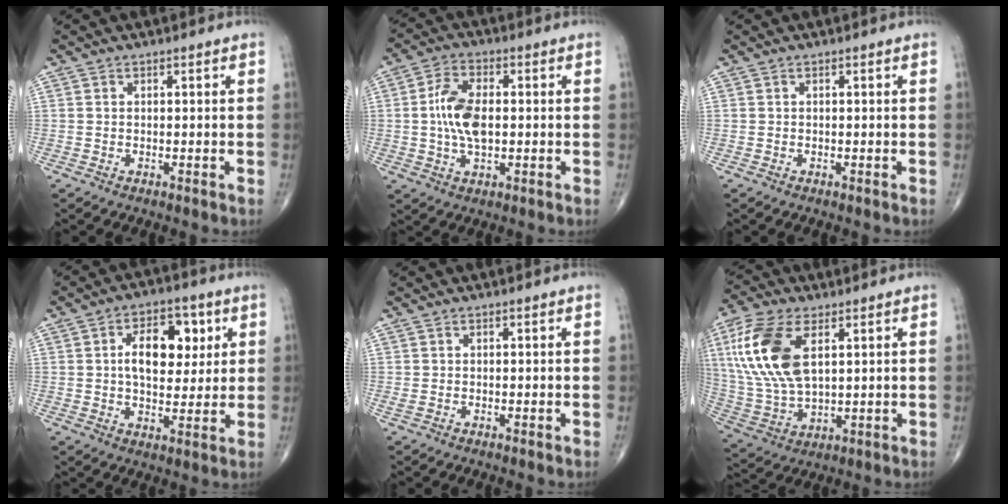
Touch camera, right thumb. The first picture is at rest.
{"total": 9.0, "force": [0.2, 4.7, 7.7], "torque": [-0.153, 0.005, 0.000]}
{"total": 0.0}
{"total": 12.0, "force": [2.9, 7.1, 9.2], "torque": [-0.103, -0.002, 0.043]}
{"total": 0.6, "force": [0.0, 0.3, 0.5], "torque": [-0.016, 0.000, 0.004]}
{"total": 17.0, "force": [5.3, 8.6, 13.7], "torque": [-0.300, -0.010, 0.106]}